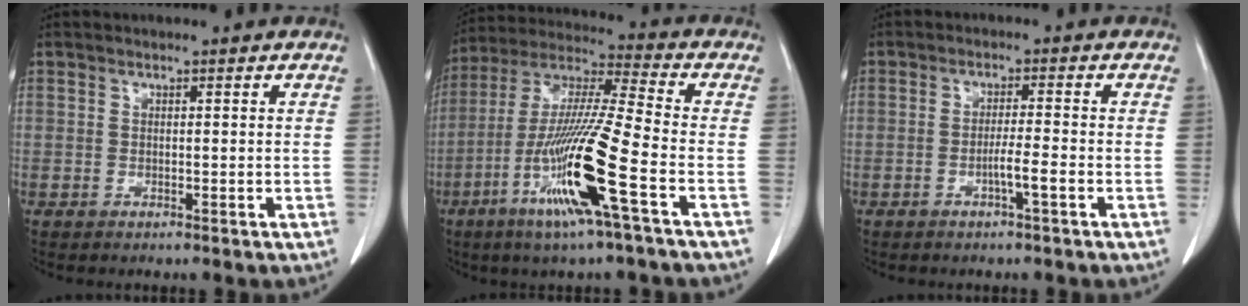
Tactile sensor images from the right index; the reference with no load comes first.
{"total": 16.7, "force": [-6.5, -0.5, 15.4], "torque": [-0.312, -0.019, -0.127]}
{"total": 3.0, "force": [-1.3, -0.4, 2.7], "torque": [-0.043, 0.000, -0.024]}